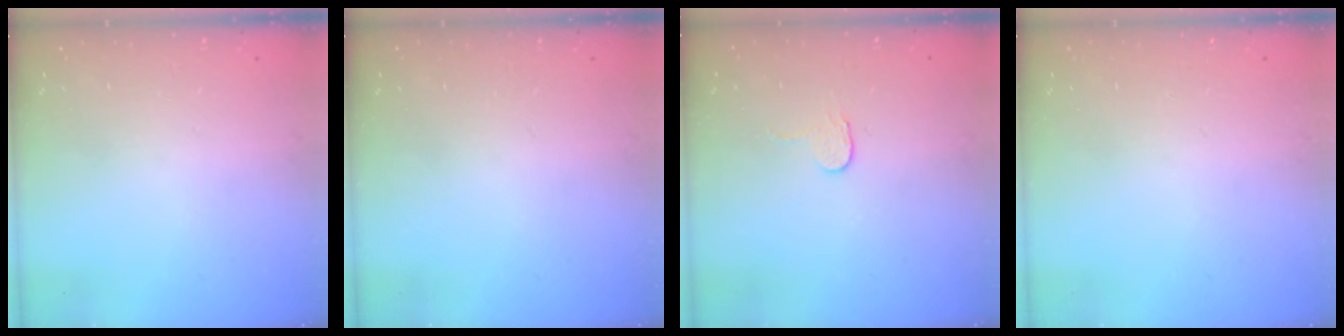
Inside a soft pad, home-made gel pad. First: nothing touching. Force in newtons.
{"total": 0.0}
{"total": 2.7, "press": 2.7, "slide": 0.2}
{"total": 0.0}